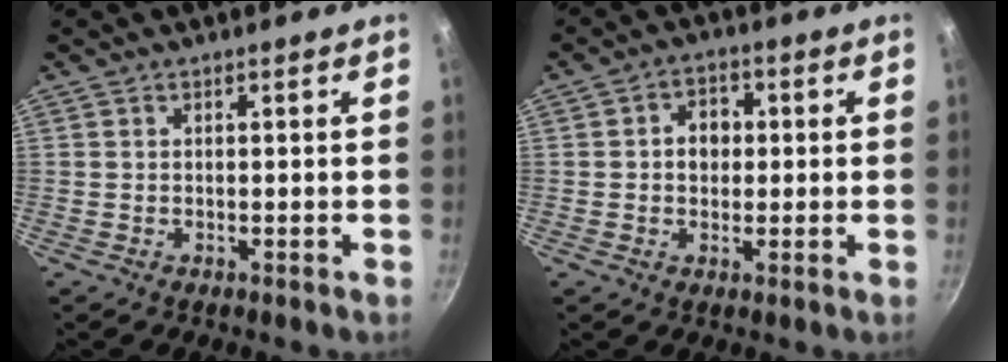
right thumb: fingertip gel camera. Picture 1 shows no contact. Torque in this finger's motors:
{"motor_torque": [-0.32, 0.43, -0.09, 0.24, -0.06]}